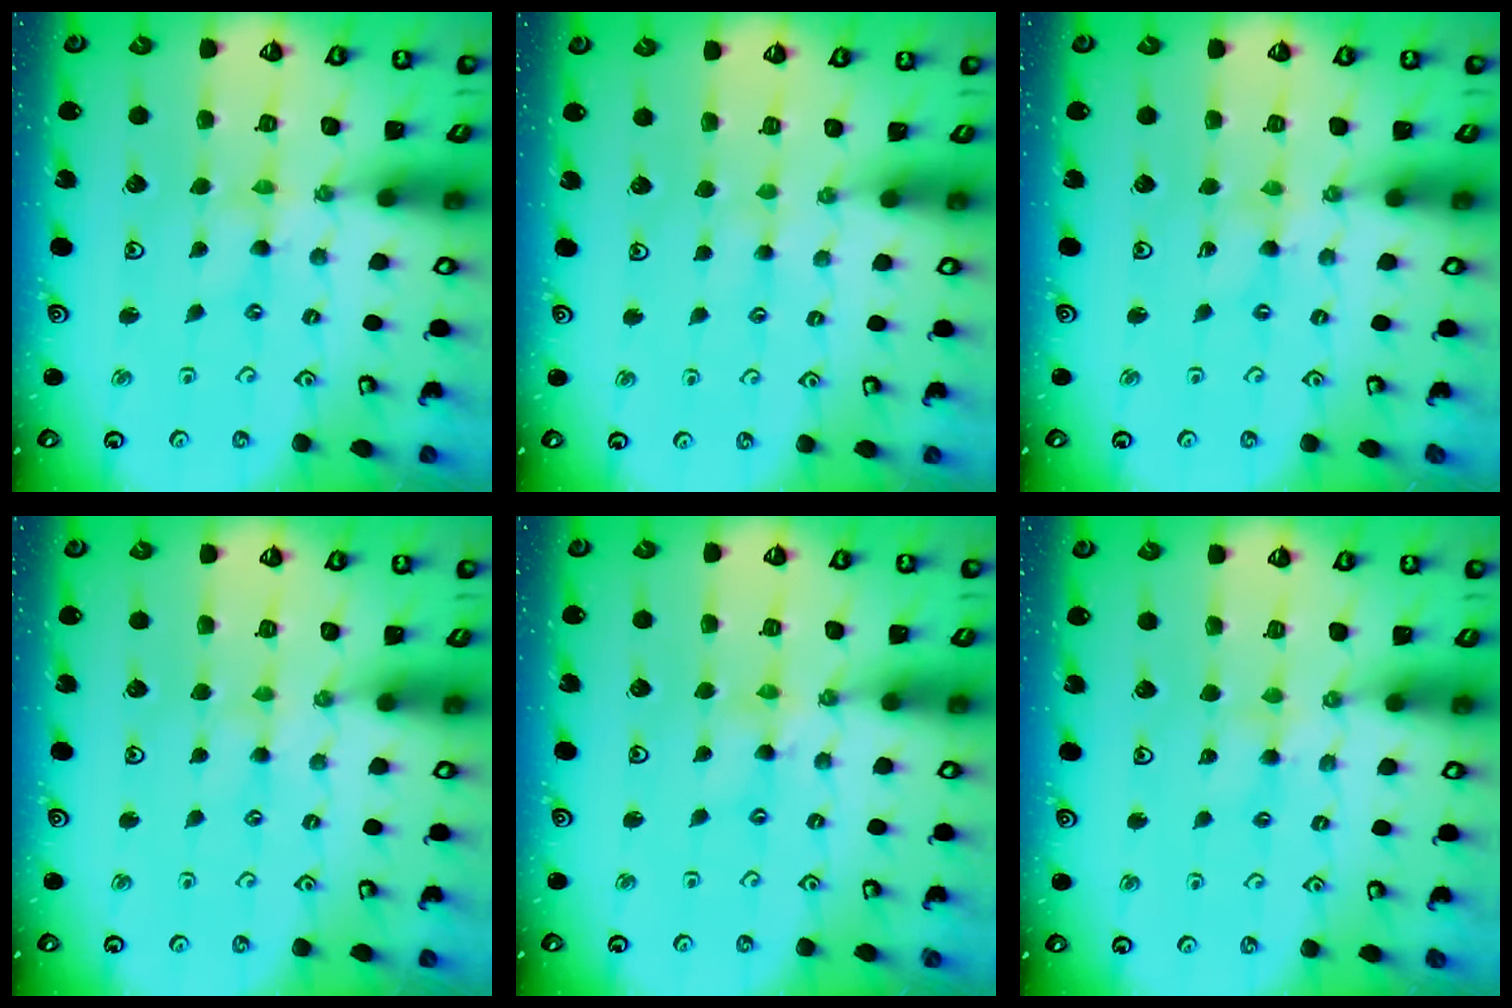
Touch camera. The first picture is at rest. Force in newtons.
{"total": 2.3, "press": 2.3, "slide": 0.3}
{"total": 0.0}
{"total": 1.7, "press": 1.7, "slide": 0.3}
{"total": 1.6, "press": 1.6, "slide": 0.3}
{"total": 2.7, "press": 2.7, "slide": 0.5}